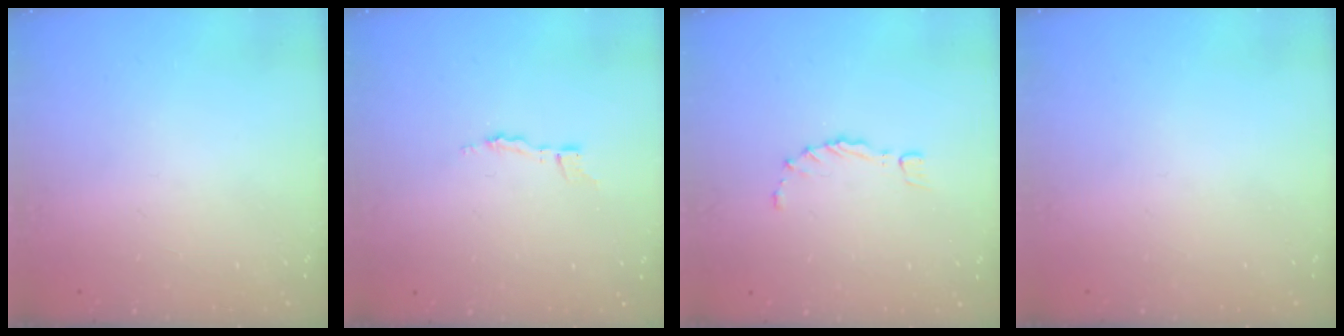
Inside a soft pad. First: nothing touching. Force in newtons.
{"total": 3.4, "press": 3.4, "slide": 0.3}
{"total": 0.9, "press": 0.9, "slide": 0.4}
{"total": 0.0}